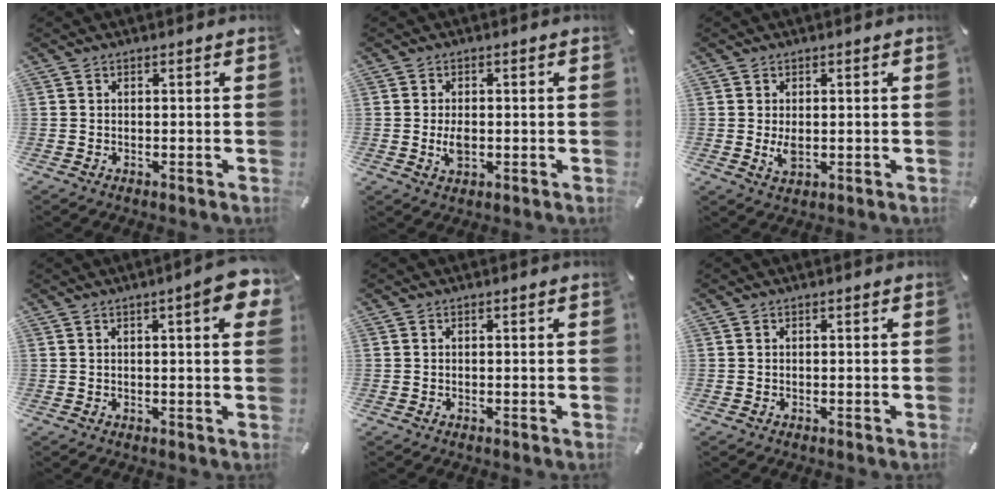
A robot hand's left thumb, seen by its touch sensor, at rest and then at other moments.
{"total": 3.3, "force": [-0.3, 2.1, 2.4], "torque": [-0.050, -0.004, -0.011]}
{"total": 3.0, "force": [0.0, 2.0, 2.2], "torque": [-0.048, -0.005, -0.004]}
{"total": 7.5, "force": [2.9, 1.5, 6.7], "torque": [-0.096, -0.008, 0.044]}
{"total": 0.0}
{"total": 0.0}